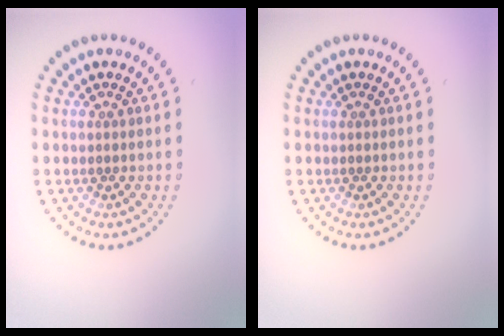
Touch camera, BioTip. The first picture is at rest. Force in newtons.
{"total": 0.0}